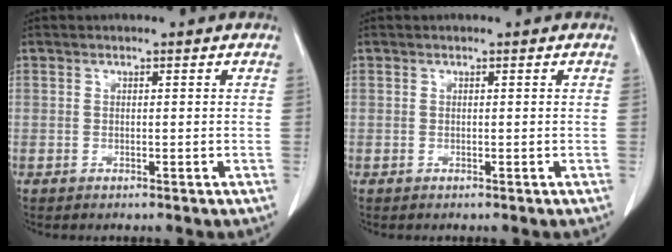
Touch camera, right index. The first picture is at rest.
{"total": 0.0}